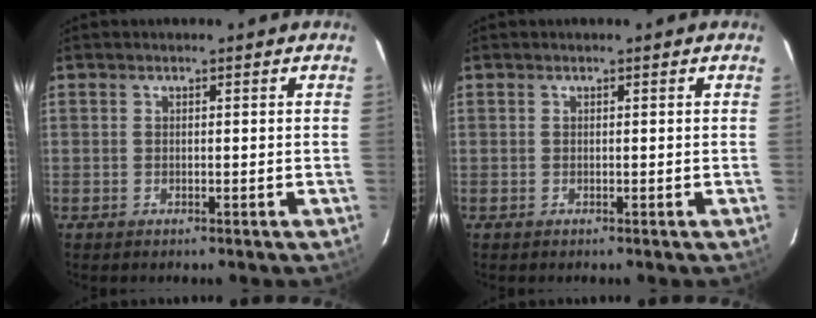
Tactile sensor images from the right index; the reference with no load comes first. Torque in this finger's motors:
{"motor_torque": [0.00, 0.00, 0.00, 0.01]}